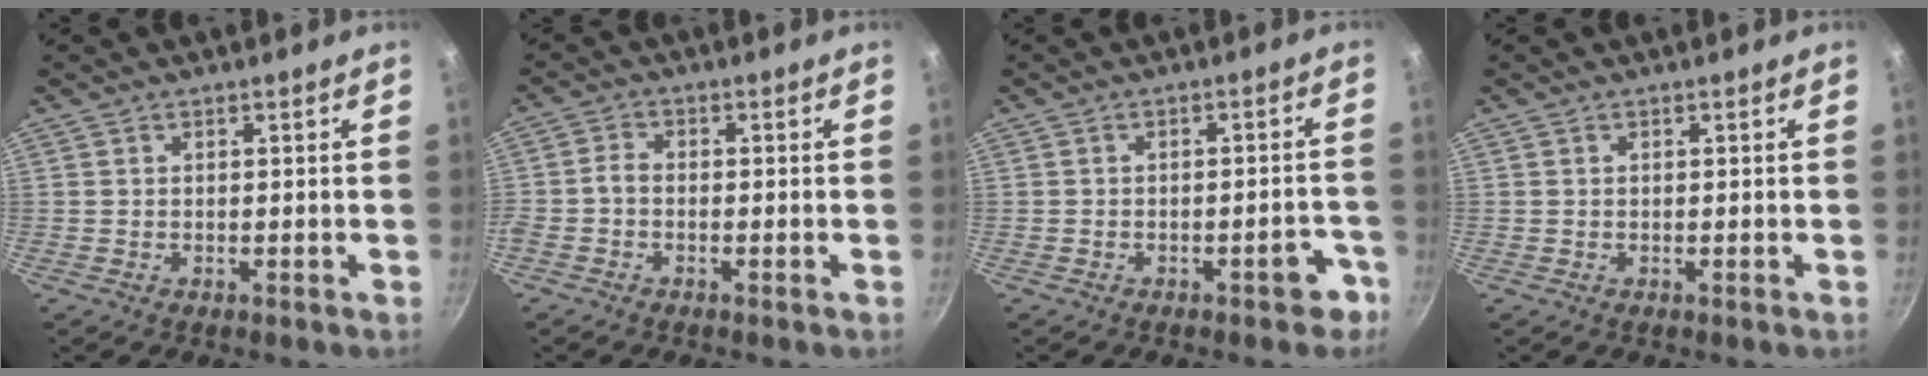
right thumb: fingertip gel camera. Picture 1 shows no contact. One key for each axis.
{"total": 2.3, "fx": -1.1, "fy": 1.5, "fz": 1.5, "tx": -0.035, "ty": 0.014, "tz": -0.031}
{"total": 4.9, "fx": -2.9, "fy": 2.0, "fz": 3.4, "tx": -0.015, "ty": 0.034, "tz": -0.028}
{"total": 0.0}